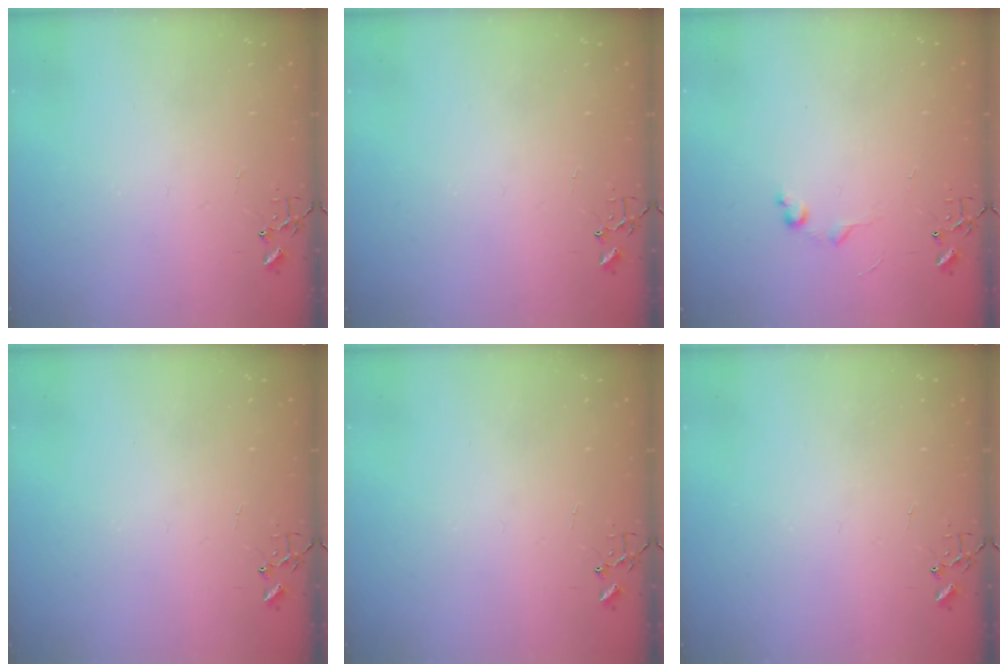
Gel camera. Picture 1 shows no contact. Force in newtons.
{"total": 0.0}
{"total": 5.6, "press": 5.6, "slide": 0.7}
{"total": 0.0}
{"total": 0.0}
{"total": 0.0}